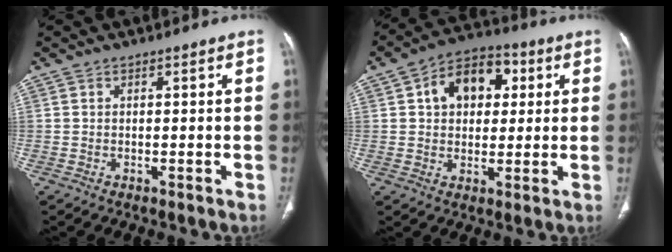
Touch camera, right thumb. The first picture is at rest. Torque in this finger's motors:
{"motor_torque": [-0.54, 0.81, -0.14, 0.23, 0.11]}